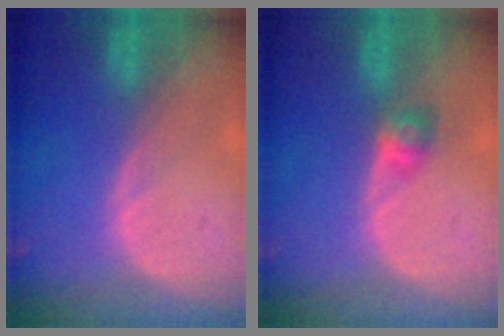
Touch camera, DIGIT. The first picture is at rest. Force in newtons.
{"total": 2.8, "press": 2.6, "slide": 1.2}